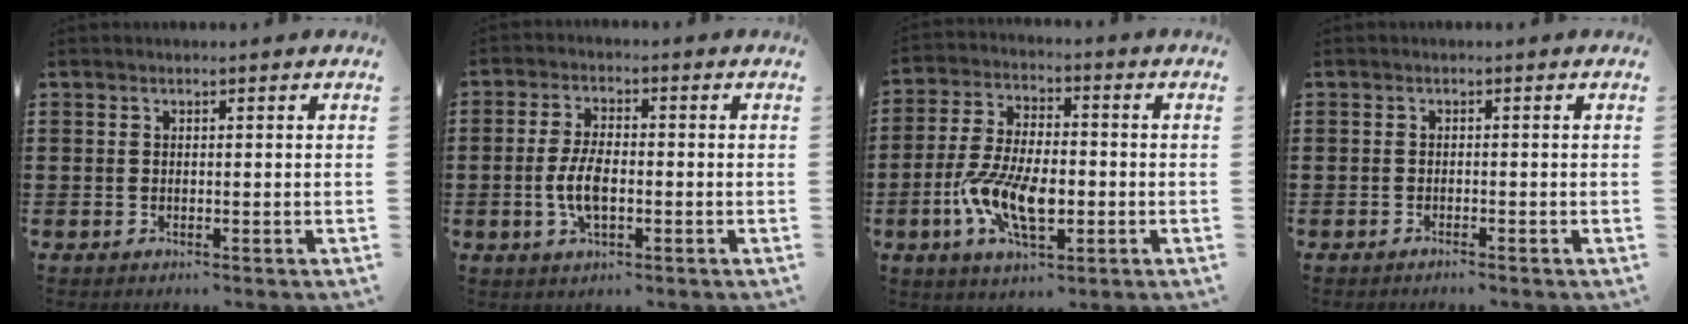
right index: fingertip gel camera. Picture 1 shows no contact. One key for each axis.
{"total": 5.8, "fx": -0.9, "fy": 2.6, "fz": 5.1, "tx": -0.111, "ty": 0.001, "tz": -0.021}
{"total": 10.2, "fx": -3.0, "fy": 4.8, "fz": 8.5, "tx": -0.188, "ty": -0.006, "tz": -0.056}
{"total": 0.8, "fx": -0.8, "fy": -0.1, "fz": 0.2, "tx": -0.005, "ty": -0.001, "tz": -0.015}